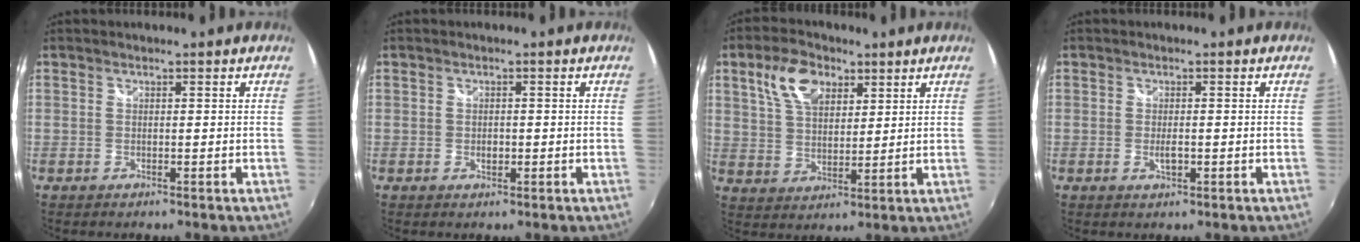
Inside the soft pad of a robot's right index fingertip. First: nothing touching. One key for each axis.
{"total": 1.4, "fx": -0.4, "fy": 1.1, "fz": 0.8, "tx": -0.014, "ty": 0.000, "tz": -0.007}
{"total": 9.5, "fx": 4.7, "fy": 5.4, "fz": 6.2, "tx": -0.117, "ty": 0.020, "tz": 0.089}
{"total": 1.9, "fx": -0.5, "fy": 0.8, "fz": 1.7, "tx": -0.029, "ty": -0.003, "tz": -0.008}